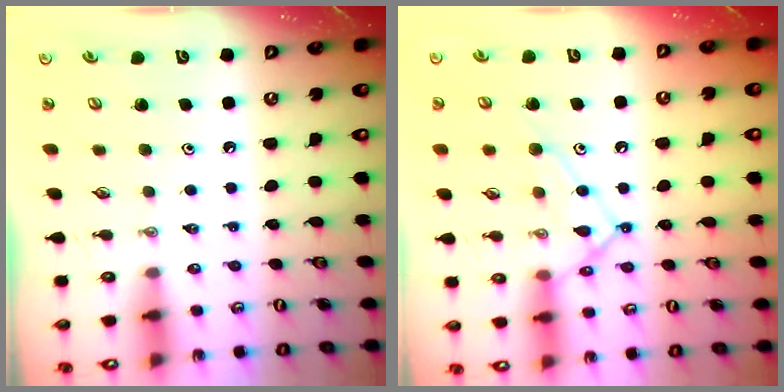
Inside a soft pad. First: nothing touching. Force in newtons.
{"total": 12.7, "press": 12.6, "slide": 1.1}